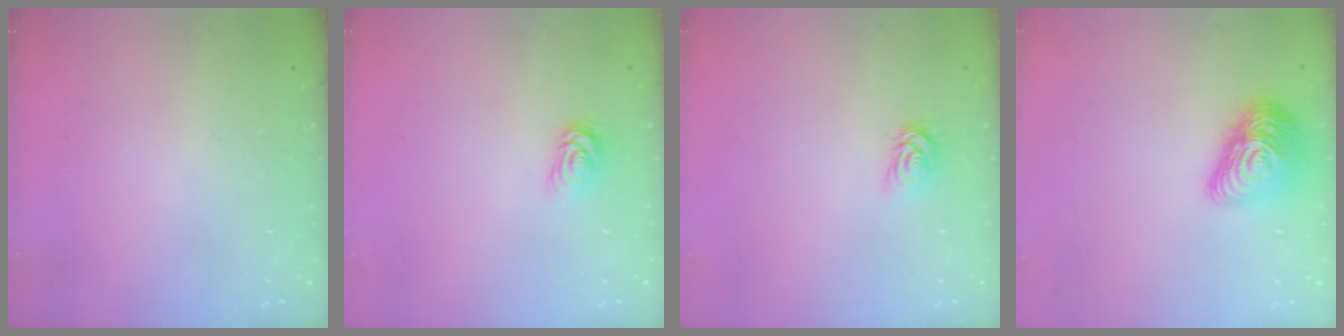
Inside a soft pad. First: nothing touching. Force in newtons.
{"total": 3.4, "press": 3.4, "slide": 0.5}
{"total": 2.5, "press": 2.5, "slide": 0.4}
{"total": 15.5, "press": 15.5, "slide": 0.8}